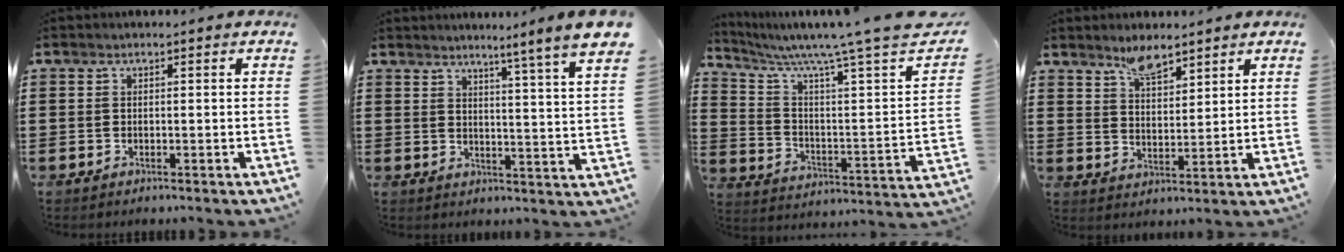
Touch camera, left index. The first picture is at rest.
{"total": 4.9, "force": [4.0, -1.8, 2.2], "torque": [-0.049, -0.044, 0.058]}
{"total": 8.5, "force": [6.5, -0.1, 5.4], "torque": [-0.120, -0.053, 0.099]}
{"total": 5.1, "force": [4.2, 1.6, 2.3], "torque": [-0.041, -0.010, 0.074]}